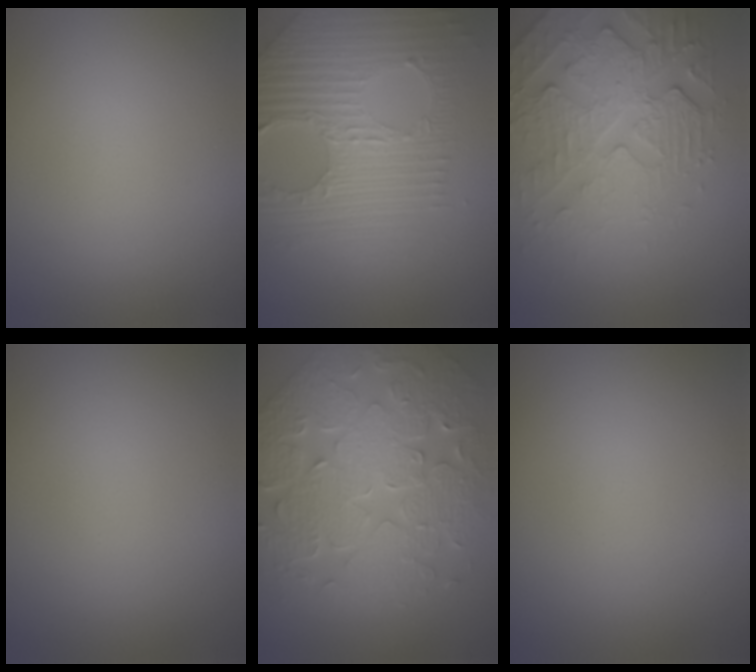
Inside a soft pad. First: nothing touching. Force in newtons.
{"total": 7.8, "press": 5.2, "slide": 5.8}
{"total": 5.0, "press": 4.5, "slide": 2.1}
{"total": 0.0}
{"total": 9.0, "press": 6.7, "slide": 6.0}
{"total": 0.0}